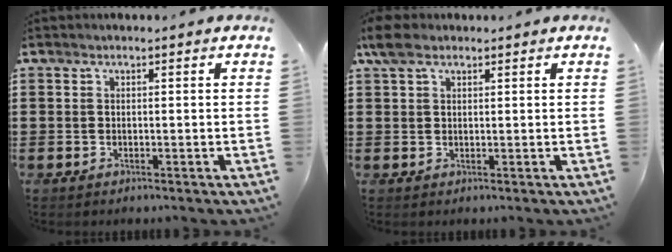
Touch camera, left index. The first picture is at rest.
{"total": 3.7, "force": [2.0, 2.0, 2.4], "torque": [-0.060, 0.007, 0.034]}